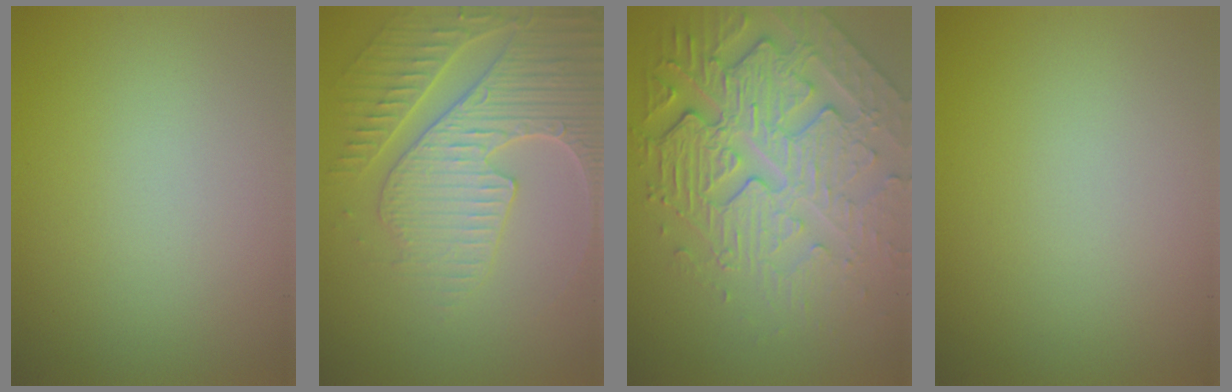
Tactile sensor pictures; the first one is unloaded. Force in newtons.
{"total": 6.0, "press": 5.1, "slide": 3.1}
{"total": 7.1, "press": 5.6, "slide": 4.4}
{"total": 0.0}